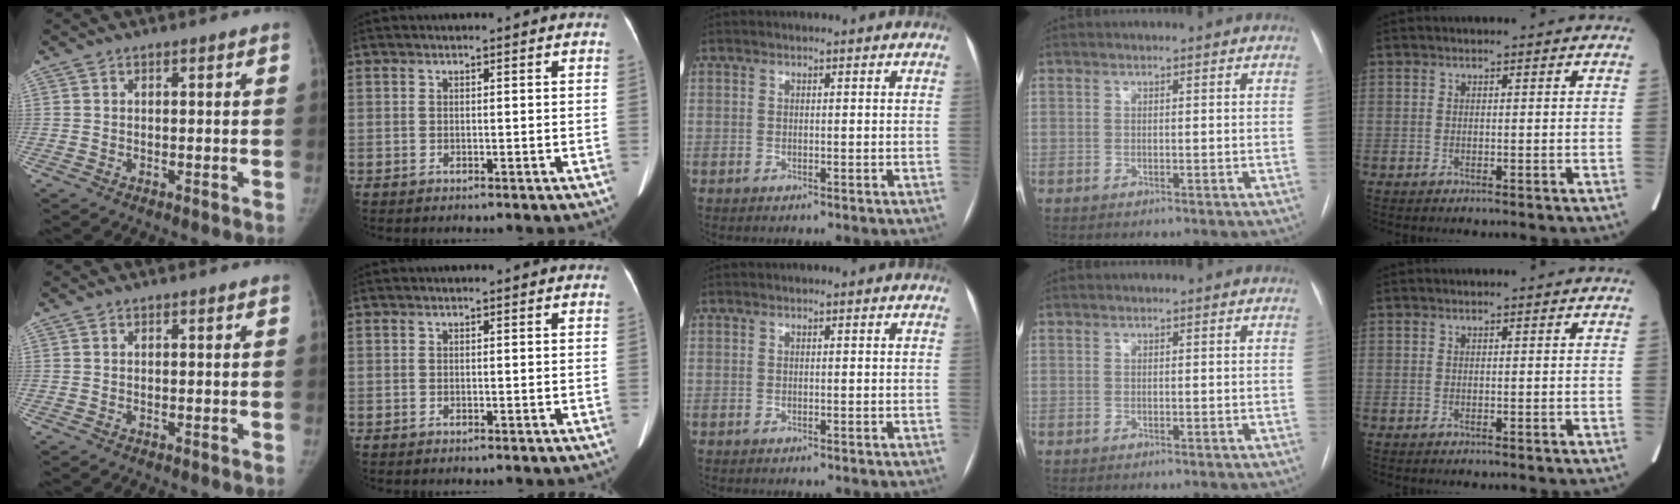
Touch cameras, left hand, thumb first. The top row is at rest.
{}